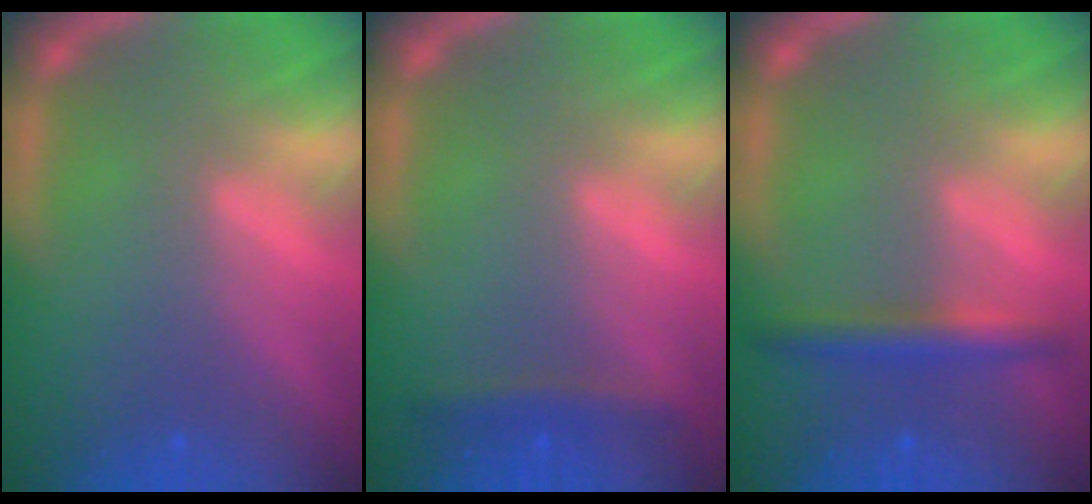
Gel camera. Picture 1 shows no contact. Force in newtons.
{"total": 1.9}
{"total": 3.0}